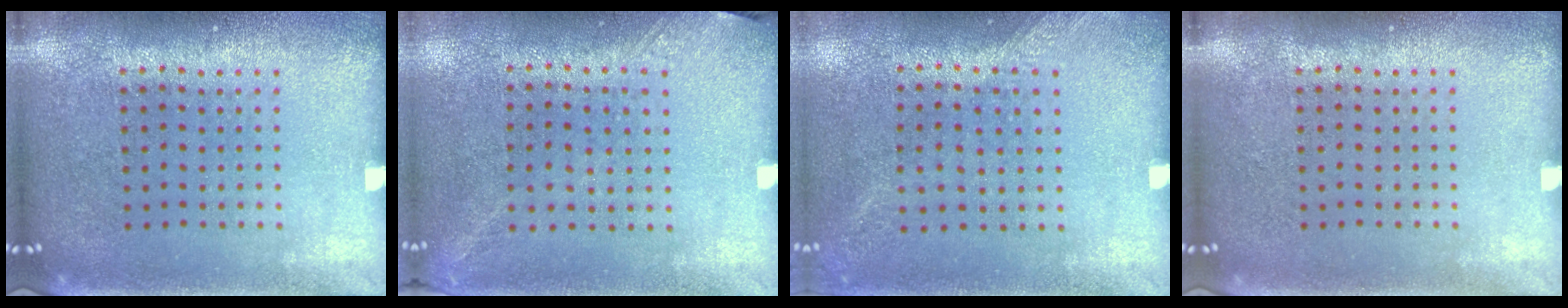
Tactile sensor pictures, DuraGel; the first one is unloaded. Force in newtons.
{"total": 1.3, "press": 1.0, "slide": 0.8}
{"total": 1.4, "press": 1.0, "slide": 0.9}
{"total": 0.0}